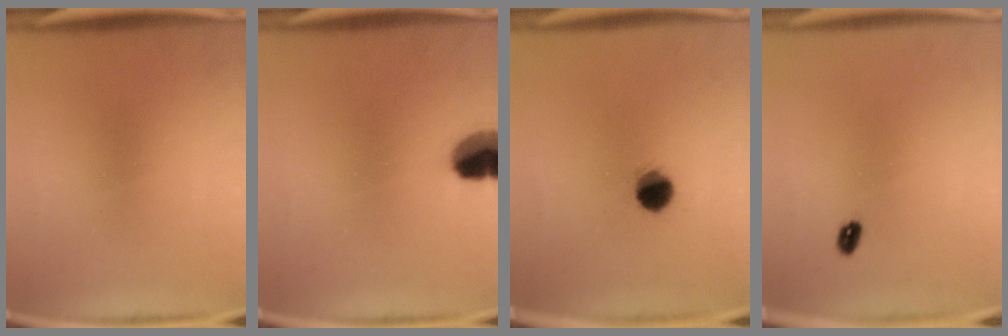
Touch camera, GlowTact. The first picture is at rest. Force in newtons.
{"total": 6.5}
{"total": 6.5}
{"total": 1.9}